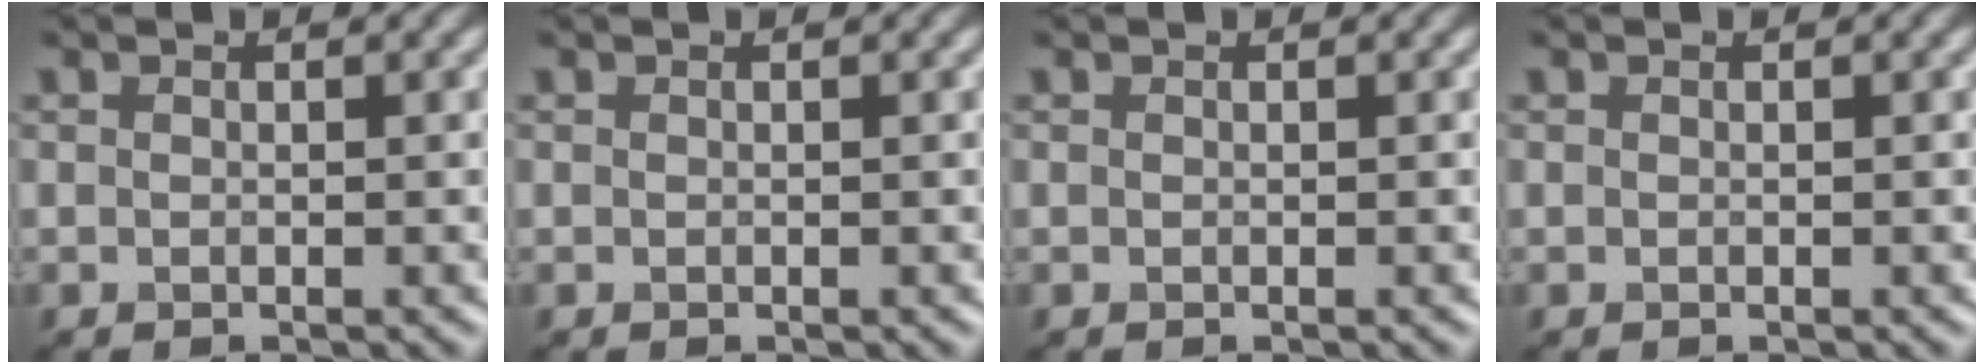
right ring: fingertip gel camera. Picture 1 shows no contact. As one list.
[{"total": 0.0}, {"total": 0.0}, {"total": 0.0}]